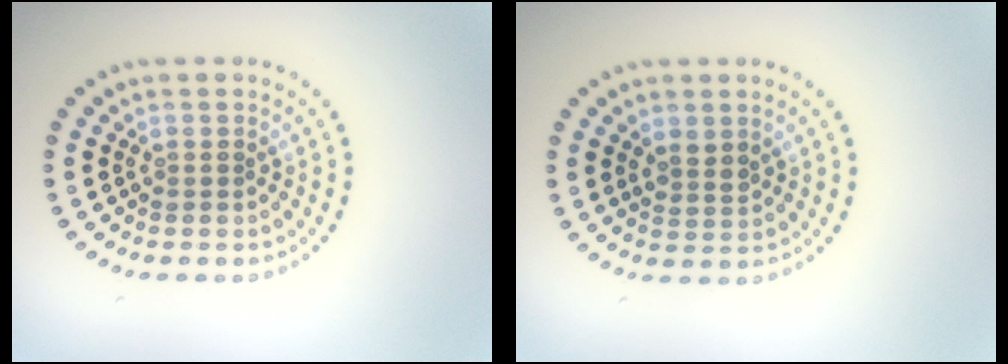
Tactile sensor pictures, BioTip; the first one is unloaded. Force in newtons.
{"total": 1.5, "press": 1.3, "slide": 0.8}